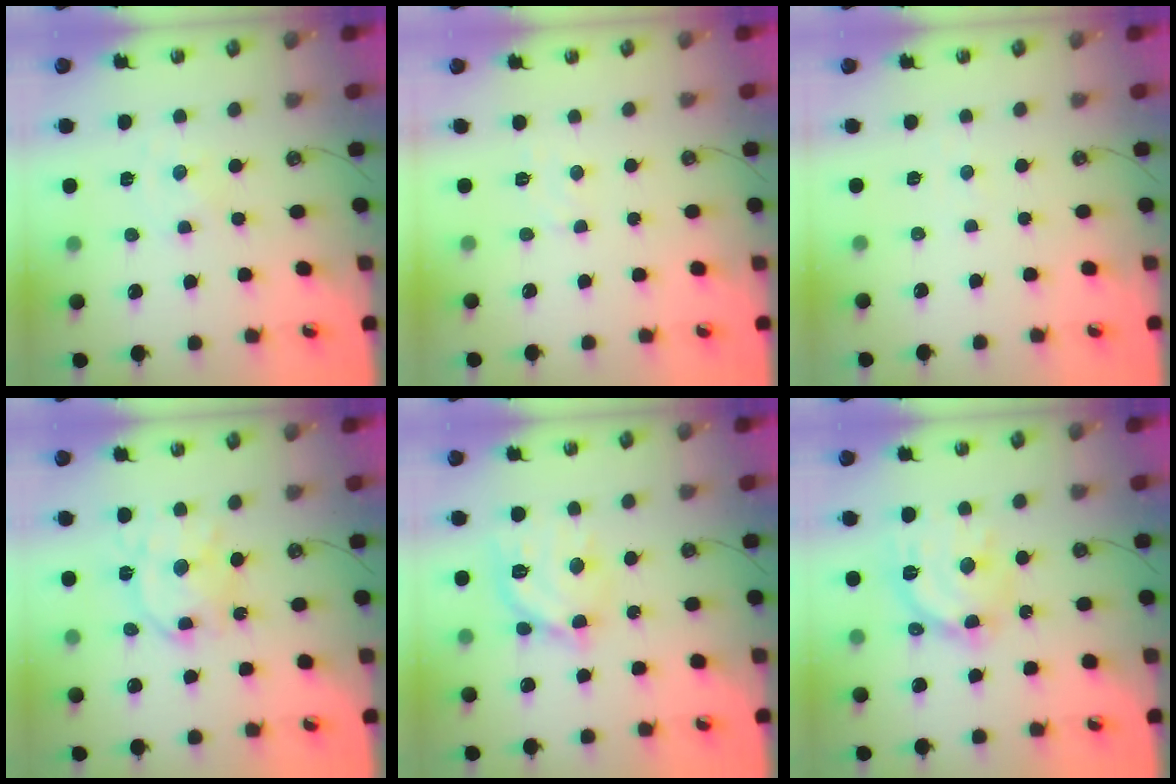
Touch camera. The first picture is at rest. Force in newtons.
{"total": 4.8, "press": 4.8, "slide": 0.6}
{"total": 1.1, "press": 1.1, "slide": 0.2}
{"total": 15.6, "press": 15.6, "slide": 1.3}
{"total": 14.8, "press": 14.8, "slide": 0.9}
{"total": 15.1, "press": 15.0, "slide": 1.2}